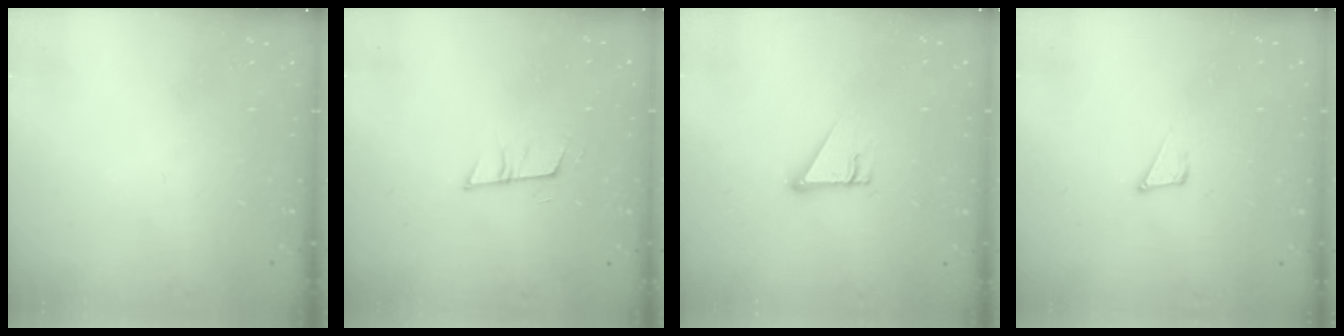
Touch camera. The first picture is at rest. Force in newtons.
{"total": 7.9, "press": 7.3, "slide": 3.0}
{"total": 3.1, "press": 3.1, "slide": 0.1}
{"total": 4.3, "press": 4.3, "slide": 0.1}